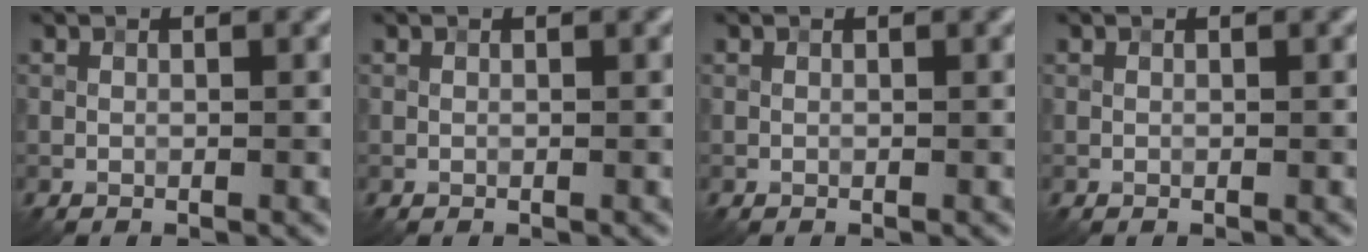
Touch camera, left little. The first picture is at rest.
{"total": 0.0}
{"total": 0.0}
{"total": 0.0}